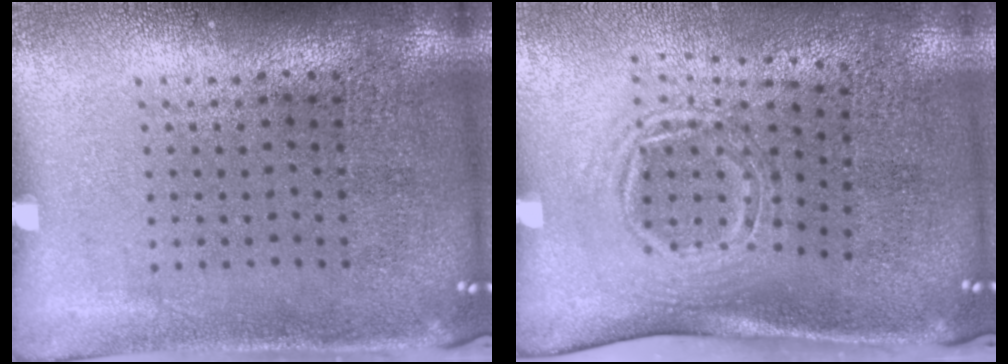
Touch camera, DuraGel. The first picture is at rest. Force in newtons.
{"total": 1.7, "press": 1.1, "slide": 1.2}